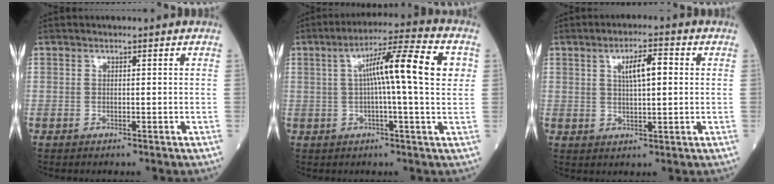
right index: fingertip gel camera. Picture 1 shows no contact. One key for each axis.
{"total": 12.8, "fx": 2.4, "fy": 0.2, "fz": 12.6, "tx": -0.200, "ty": 0.029, "tz": 0.032}
{"total": 5.5, "fx": 1.5, "fy": 1.3, "fz": 5.1, "tx": -0.089, "ty": 0.008, "tz": 0.026}